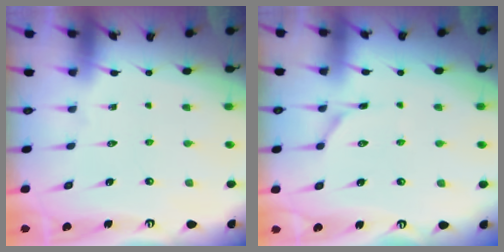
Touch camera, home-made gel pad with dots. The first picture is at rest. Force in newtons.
{"total": 3.9, "press": 3.9, "slide": 0.5}